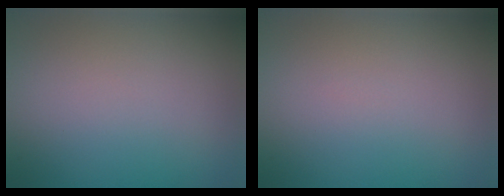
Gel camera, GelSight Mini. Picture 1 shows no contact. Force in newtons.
{"total": 0.0}